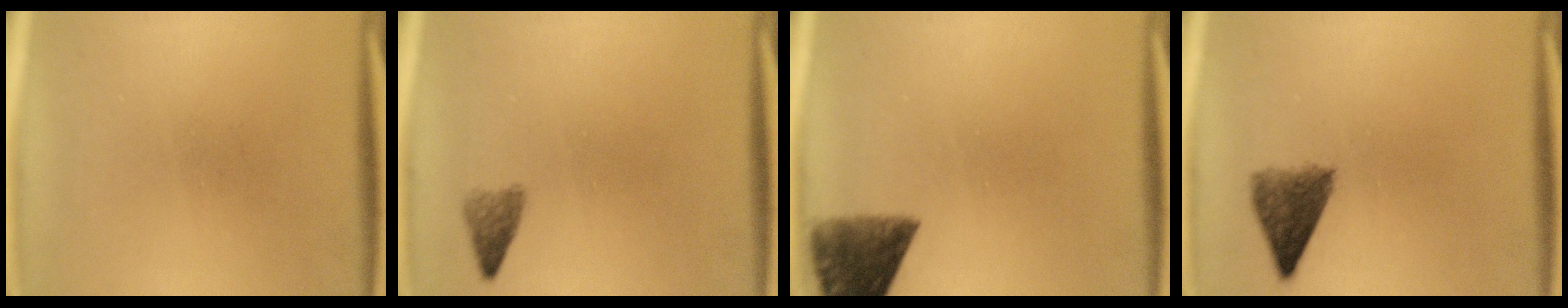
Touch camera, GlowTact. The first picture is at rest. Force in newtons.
{"total": 1.9}
{"total": 8.4}
{"total": 5.2}